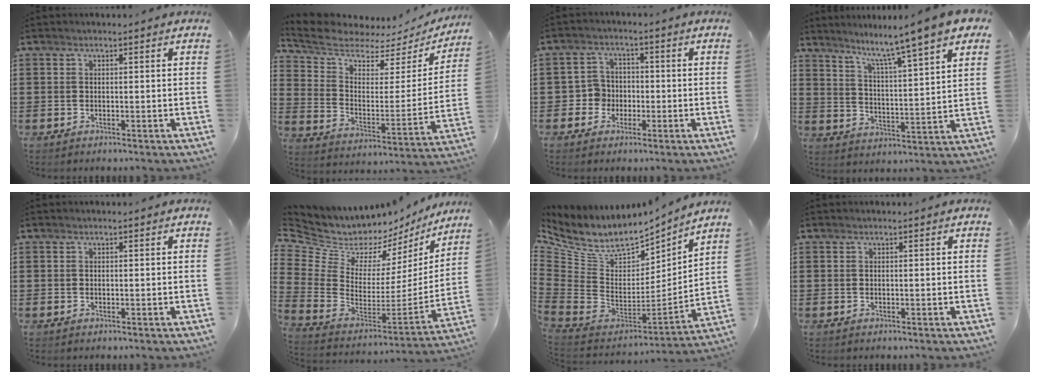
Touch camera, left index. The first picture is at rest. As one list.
[{"total": 6.5, "force": [5.6, 2.4, 2.5], "torque": [-0.080, -0.043, 0.095]}, {"total": 3.9, "force": [-1.3, 3.6, 0.9], "torque": [-0.037, 0.003, -0.031]}, {"total": 6.6, "force": [5.4, -1.0, 3.6], "torque": [-0.094, -0.042, 0.081]}, {"total": 0.0}, {"total": 6.2, "force": [5.8, 2.2, 0.3], "torque": [-0.052, -0.067, 0.100]}, {"total": 8.4, "force": [5.8, 4.3, 4.3], "torque": [-0.120, -0.056, 0.100]}, {"total": 0.0}]